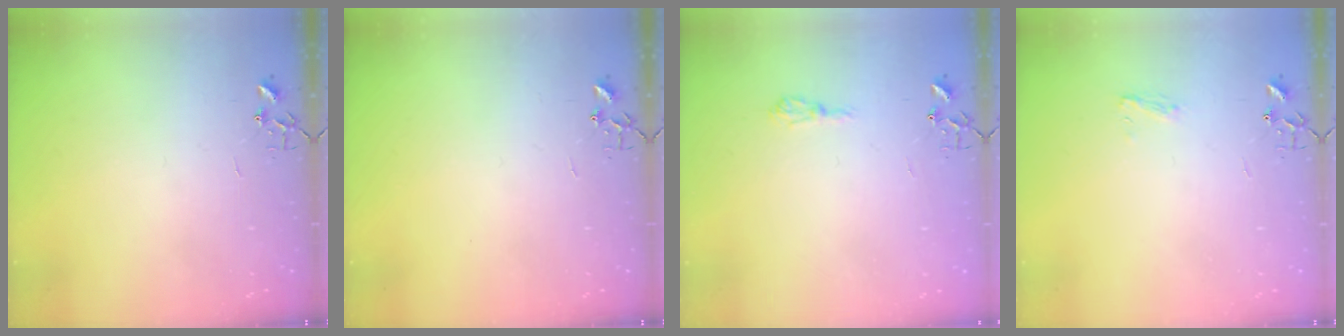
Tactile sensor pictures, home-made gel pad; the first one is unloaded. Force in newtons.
{"total": 0.0}
{"total": 7.2, "press": 7.1, "slide": 0.6}
{"total": 5.7, "press": 5.7, "slide": 0.7}